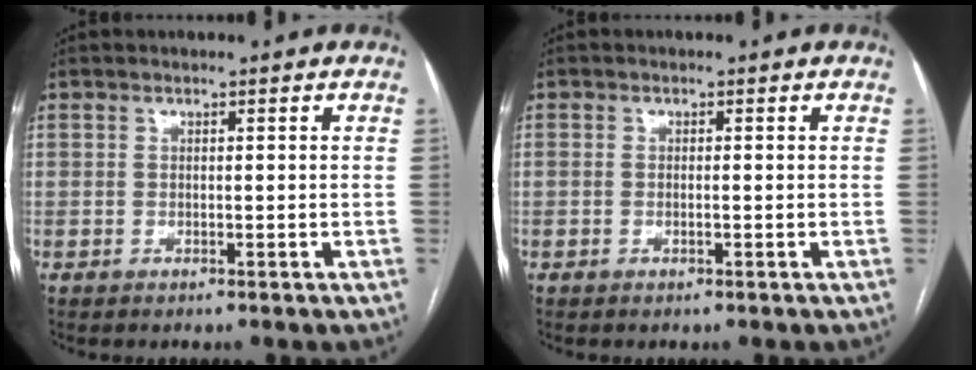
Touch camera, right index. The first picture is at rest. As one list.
[{"total": 0.7, "force": [-0.2, 0.2, 0.7], "torque": [-0.014, 0.000, -0.003]}]